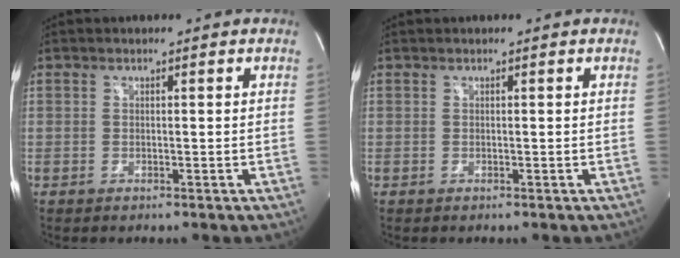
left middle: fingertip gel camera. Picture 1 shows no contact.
{"total": 0.0}